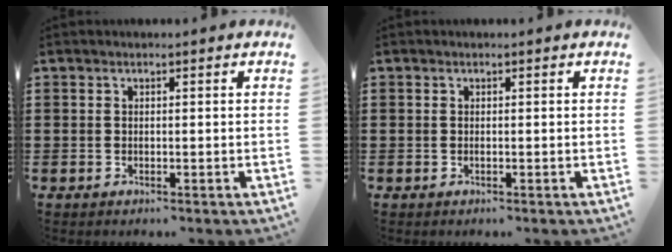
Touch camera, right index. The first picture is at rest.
{"total": 0.0}